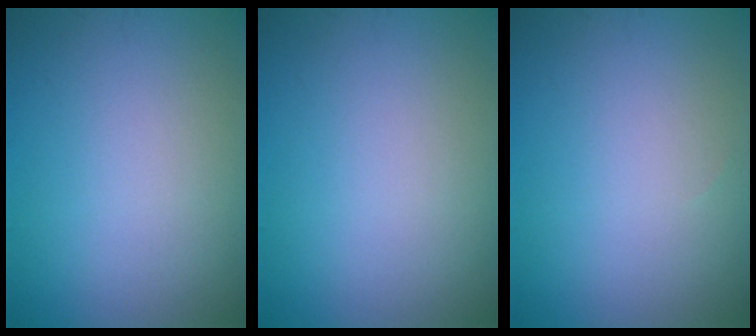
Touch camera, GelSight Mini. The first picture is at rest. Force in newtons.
{"total": 0.0}
{"total": 0.0}